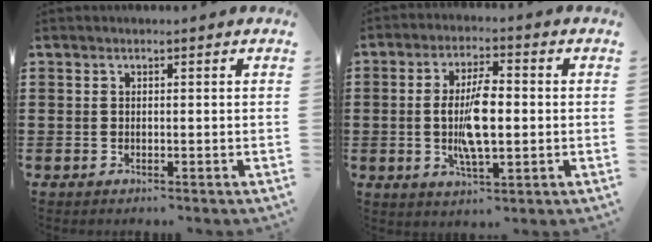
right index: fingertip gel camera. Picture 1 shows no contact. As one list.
[{"total": 8.7, "force": [-0.5, 3.2, 8.0], "torque": [-0.170, -0.001, -0.016]}]